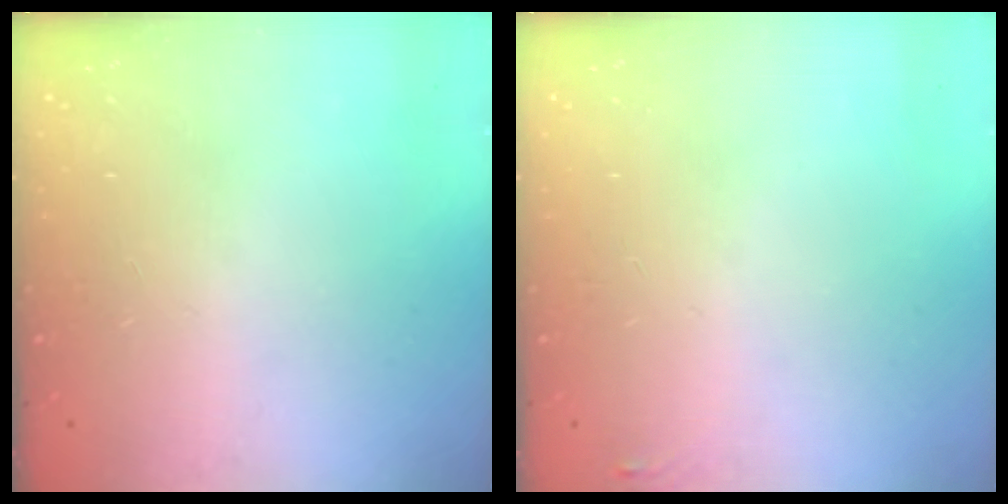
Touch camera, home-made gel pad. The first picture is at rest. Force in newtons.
{"total": 8.1, "press": 2.7, "slide": 7.7}